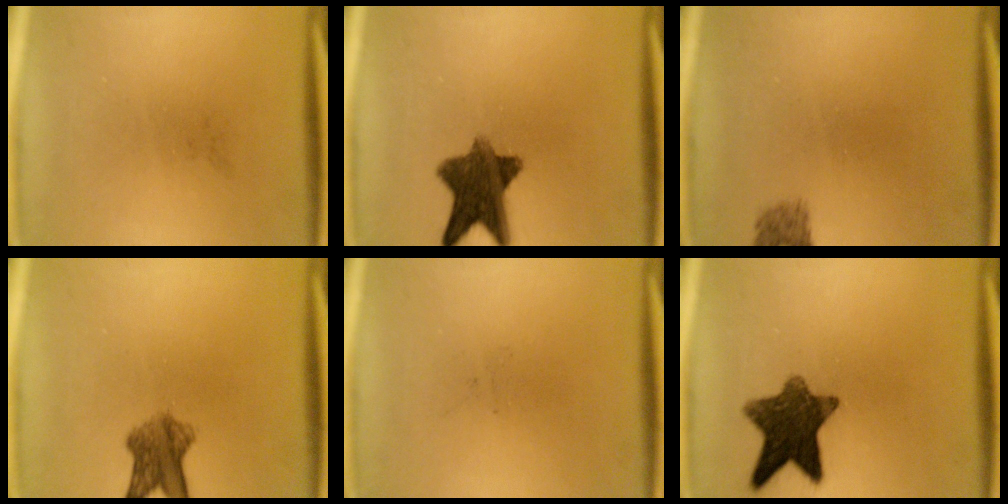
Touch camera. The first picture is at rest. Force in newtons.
{"total": 9.9}
{"total": 1.8}
{"total": 5.5}
{"total": 0.0}
{"total": 10.8}